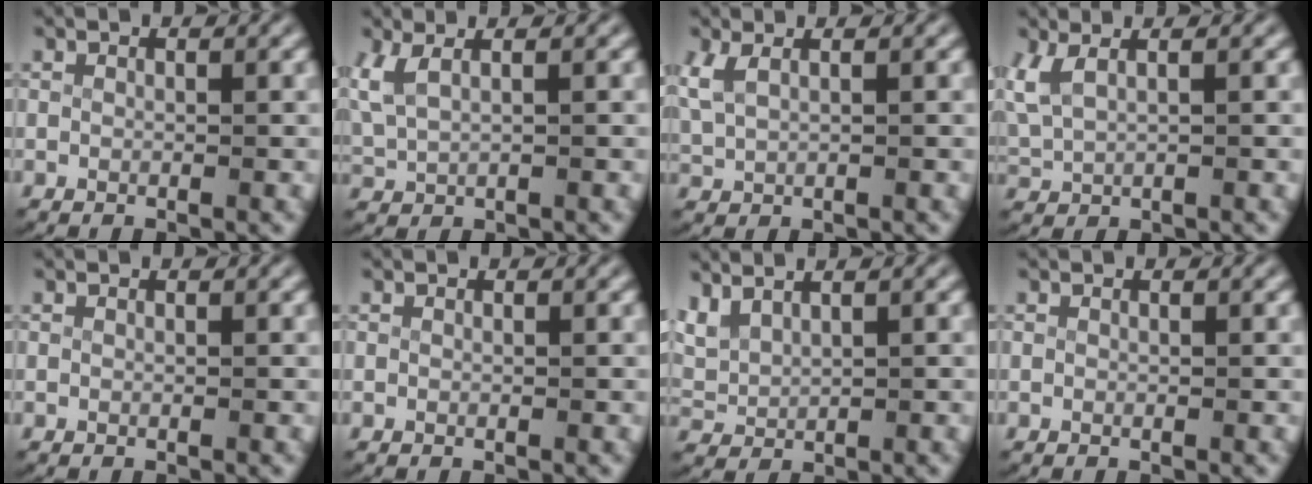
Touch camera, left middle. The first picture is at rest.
{"total": 3.5, "force": [1.2, 2.2, 2.4], "torque": [-0.070, 0.002, 0.028]}
{"total": 2.3, "force": [0.9, 1.3, 1.6], "torque": [-0.050, -0.002, 0.027]}
{"total": 3.9, "force": [1.2, 2.7, 2.6], "torque": [-0.075, 0.002, 0.027]}
{"total": 0.0}
{"total": 0.0}
{"total": 3.8, "force": [1.8, 2.7, 1.9], "torque": [-0.063, -0.004, 0.041]}
{"total": 0.0}